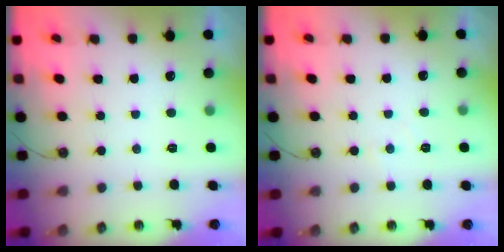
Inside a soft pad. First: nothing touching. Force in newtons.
{"total": 2.6, "press": 2.5, "slide": 0.5}